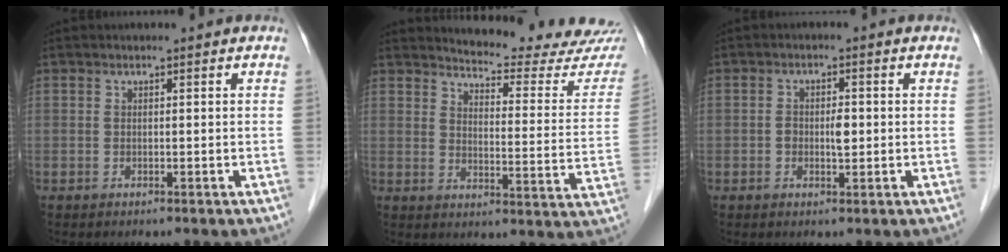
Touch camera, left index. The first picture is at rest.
{"total": 17.7, "force": [17.2, 0.7, 4.2], "torque": [-0.053, -0.105, 0.191]}
{"total": 2.6, "force": [-0.2, 1.2, 2.3], "torque": [-0.039, 0.003, -0.003]}